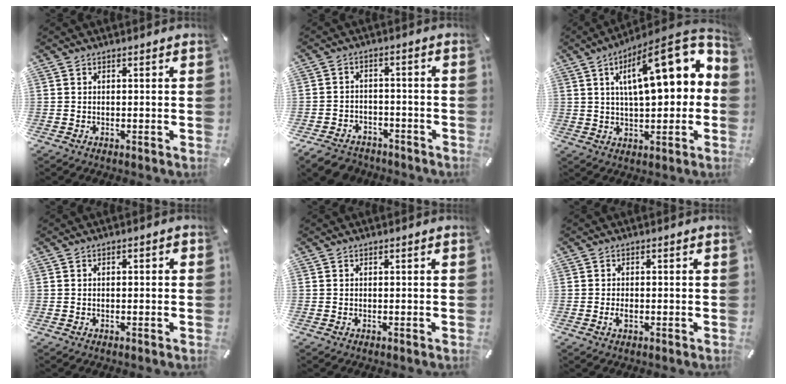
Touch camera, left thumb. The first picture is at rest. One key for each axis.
{"total": 6.4, "fx": -5.0, "fy": 3.5, "fz": 2.0, "tx": -0.040, "ty": 0.027, "tz": -0.095}
{"total": 19.2, "fx": 6.4, "fy": 7.2, "fz": 16.6, "tx": -0.245, "ty": -0.032, "tz": 0.099}
{"total": 1.2, "fx": -0.4, "fy": 0.6, "fz": 1.0, "tx": -0.018, "ty": 0.003, "tz": -0.008}
{"total": 0.0}
{"total": 1.7, "fx": -0.4, "fy": 0.9, "fz": 1.4, "tx": -0.026, "ty": 0.001, "tz": -0.008}